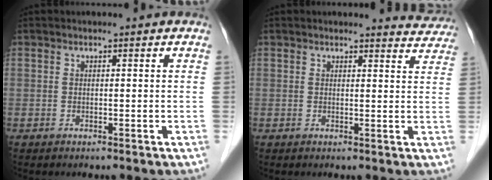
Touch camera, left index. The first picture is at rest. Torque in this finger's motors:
{"motor_torque": [0.89, -1.06, 0.13, 0.00]}